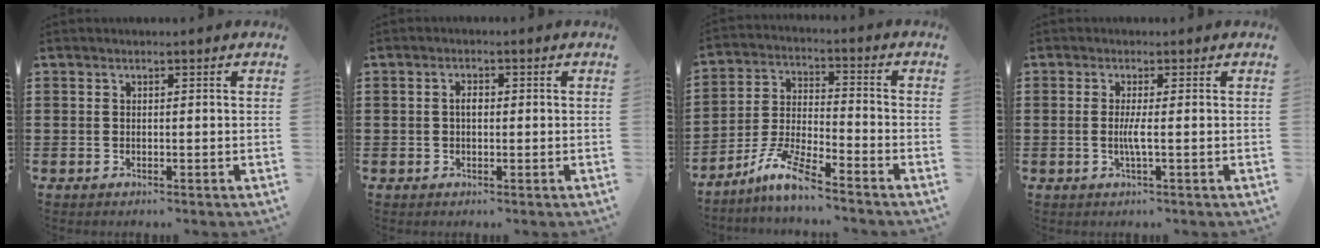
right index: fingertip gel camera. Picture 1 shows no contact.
{"total": 1.8, "force": [0.0, 0.9, 1.5], "torque": [-0.031, 0.005, -0.001]}
{"total": 7.4, "force": [-6.2, 0.3, 4.0], "torque": [-0.100, -0.011, -0.124]}
{"total": 2.4, "force": [-0.3, -0.2, 2.4], "torque": [-0.050, -0.010, -0.010]}